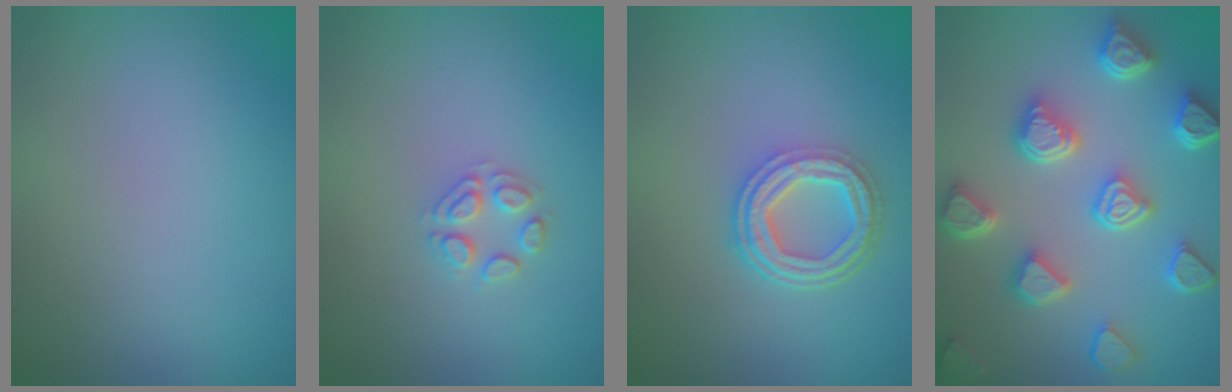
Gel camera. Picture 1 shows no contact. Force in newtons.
{"total": 2.0, "press": 2.0, "slide": 0.1}
{"total": 4.3, "press": 3.3, "slide": 2.6}
{"total": 7.2, "press": 5.9, "slide": 4.2}